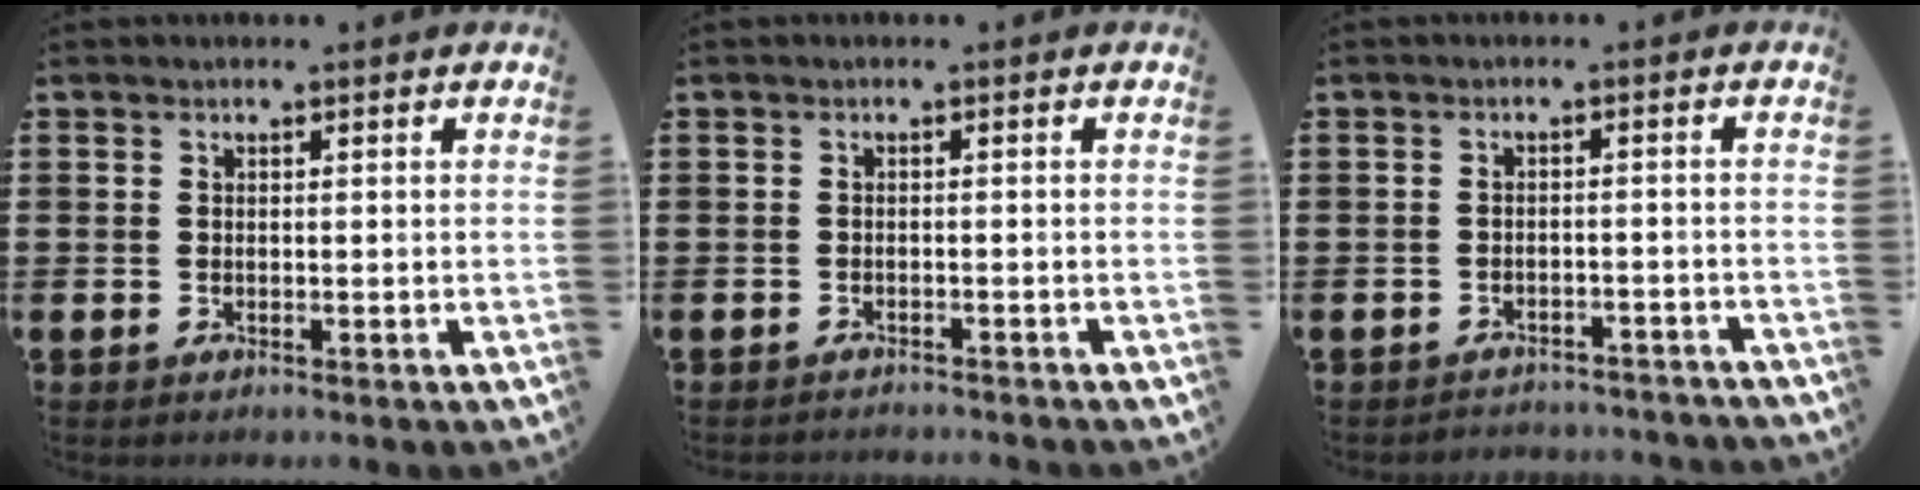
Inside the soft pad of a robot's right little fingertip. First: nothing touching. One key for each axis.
{"total": 0.8, "fx": -0.8, "fy": -0.1, "fz": -0.1, "tx": 0.000, "ty": -0.001, "tz": -0.017}
{"total": 2.0, "fx": -2.0, "fy": 0.0, "fz": -0.2, "tx": -0.003, "ty": 0.003, "tz": -0.044}